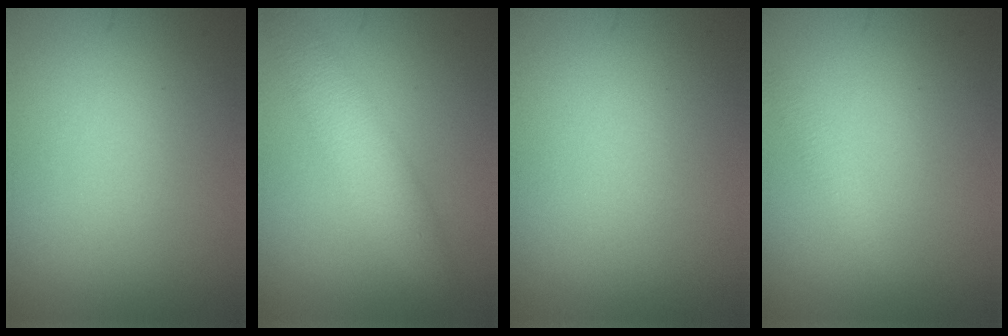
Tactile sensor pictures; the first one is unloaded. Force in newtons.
{"total": 3.7, "press": 3.7, "slide": 0.1}
{"total": 0.0}
{"total": 1.2, "press": 1.2, "slide": 0.0}